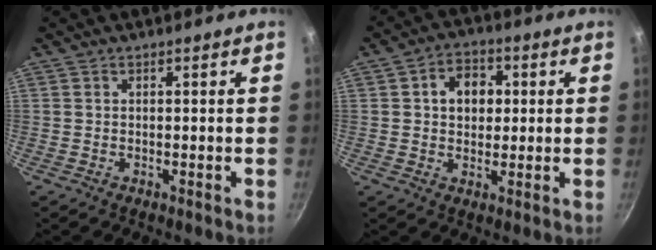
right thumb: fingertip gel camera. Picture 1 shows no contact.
{"total": 7.5, "force": [1.4, 5.8, 4.6], "torque": [-0.043, 0.006, 0.013]}